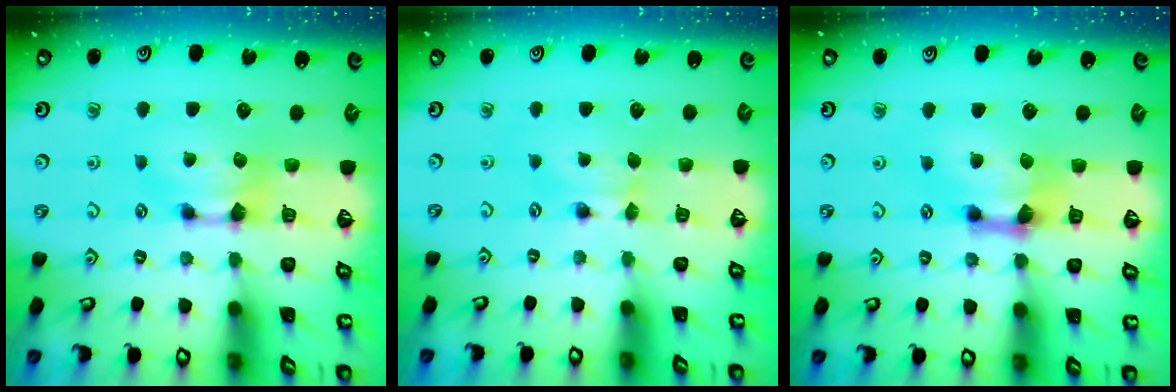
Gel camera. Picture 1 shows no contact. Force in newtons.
{"total": 0.0}
{"total": 2.4, "press": 1.6, "slide": 1.8}